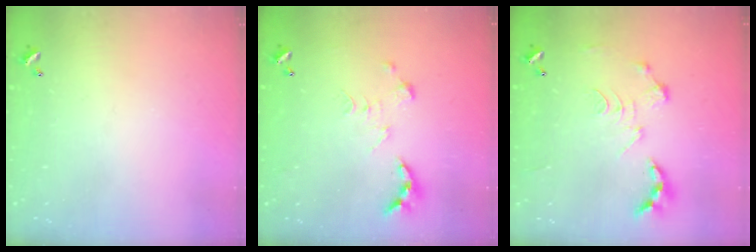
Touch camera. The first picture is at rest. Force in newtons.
{"total": 0.0}
{"total": 0.0}